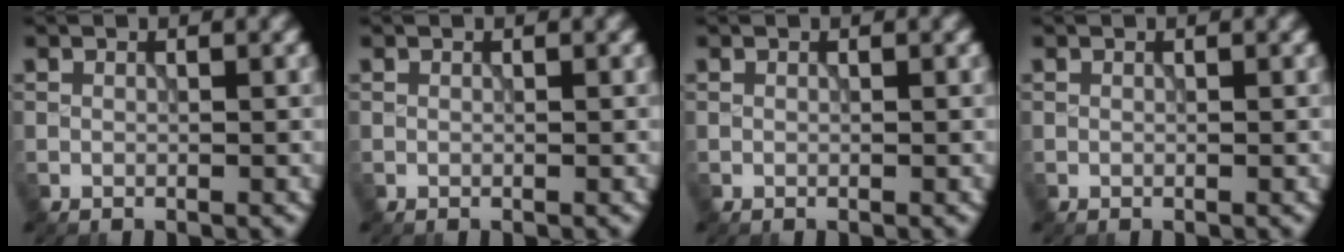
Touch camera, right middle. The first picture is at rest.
{"total": 0.0}
{"total": 0.0}
{"total": 0.0}